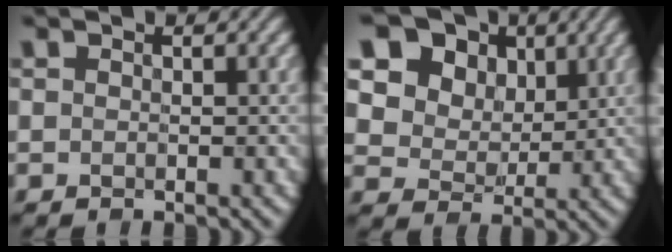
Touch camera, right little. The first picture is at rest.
{"total": 15.2, "force": [7.2, 11.4, 6.9], "torque": [-0.177, 0.029, 0.137]}